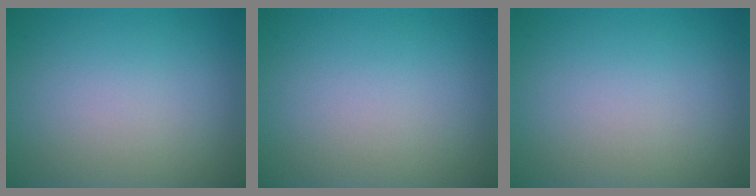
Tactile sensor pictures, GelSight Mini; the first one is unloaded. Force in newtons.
{"total": 0.0}
{"total": 0.0}